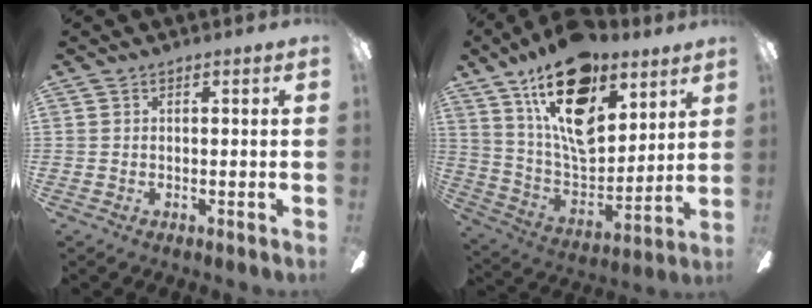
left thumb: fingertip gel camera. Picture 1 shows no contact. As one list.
[{"total": 22.0, "force": [12.9, 11.3, 13.9], "torque": [-0.242, -0.072, 0.223]}]